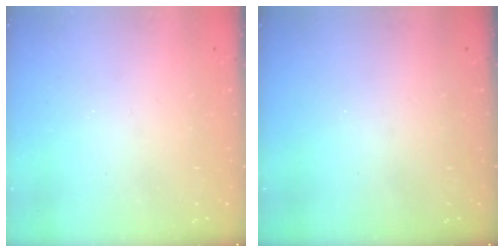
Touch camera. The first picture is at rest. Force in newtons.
{"total": 0.0}